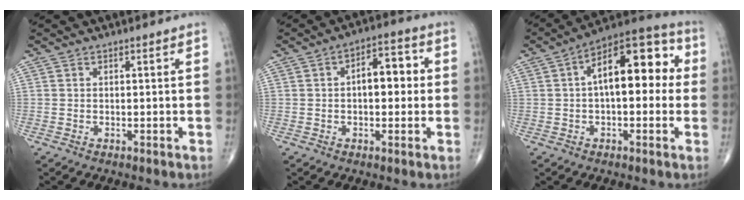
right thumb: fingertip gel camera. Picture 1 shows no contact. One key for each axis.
{"total": 7.8, "fx": 0.5, "fy": 4.2, "fz": 6.5, "tx": -0.072, "ty": 0.021, "tz": -0.001}
{"total": 15.7, "fx": 2.0, "fy": 7.7, "fz": 13.5, "tx": -0.177, "ty": 0.045, "tz": 0.021}